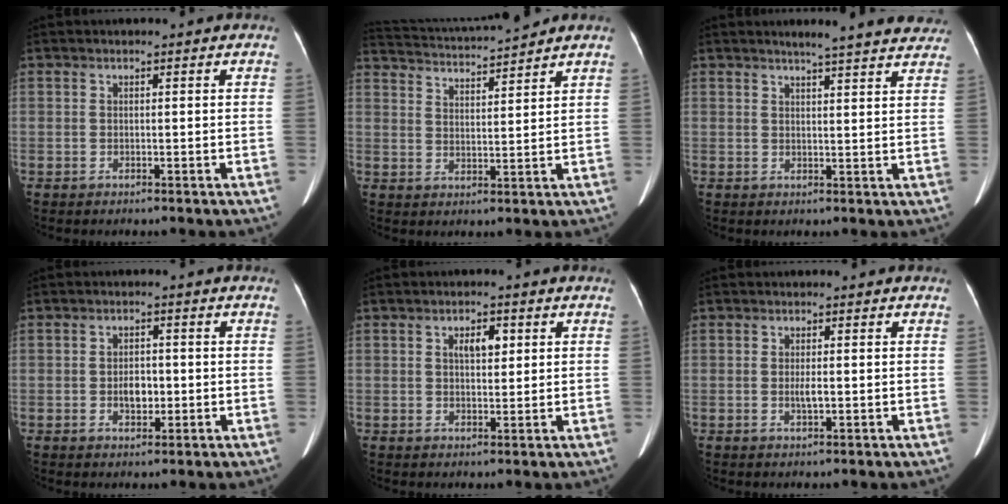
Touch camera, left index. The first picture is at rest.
{"total": 10.9, "force": [10.4, -0.9, 3.2], "torque": [-0.070, 0.020, 0.165]}
{"total": 11.3, "force": [10.2, 1.0, 4.8], "torque": [-0.049, 0.000, 0.106]}
{"total": 3.0, "force": [-0.6, 1.9, 2.2], "torque": [-0.036, 0.004, -0.006]}
{"total": 3.1, "force": [1.1, 1.3, 2.6], "torque": [-0.047, 0.005, 0.019]}
{"total": 1.4, "force": [-0.2, 0.2, 1.4], "torque": [-0.027, -0.002, -0.002]}